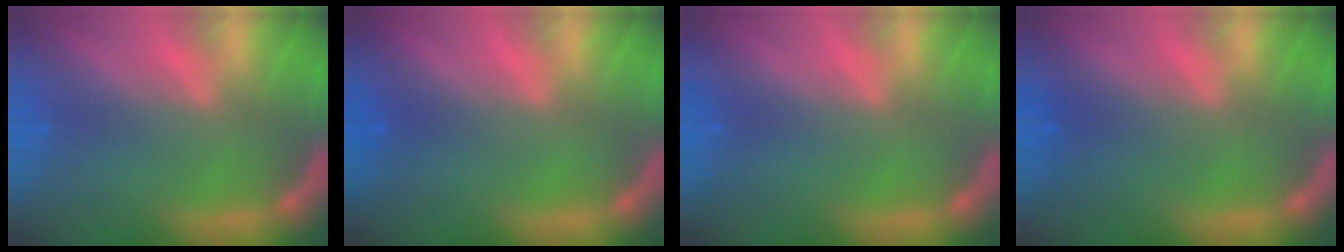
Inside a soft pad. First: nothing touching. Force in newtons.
{"total": 0.9}
{"total": 0.0}
{"total": 1.5}